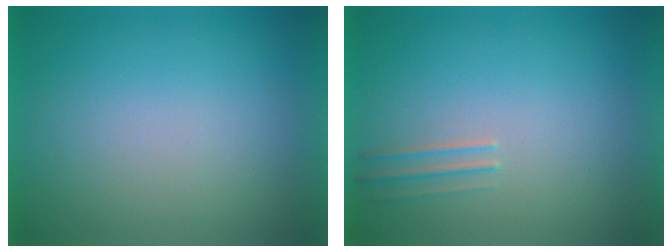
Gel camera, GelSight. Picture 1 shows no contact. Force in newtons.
{"total": 1.1}